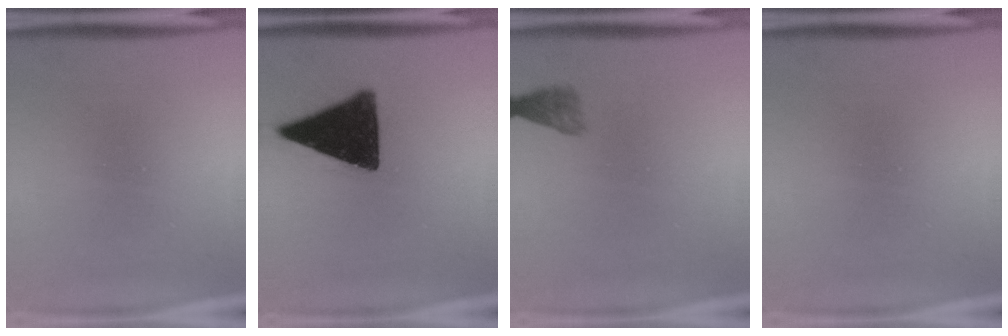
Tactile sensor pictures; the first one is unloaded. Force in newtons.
{"total": 16.6}
{"total": 2.4}
{"total": 0.0}